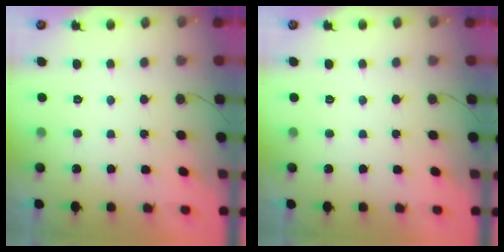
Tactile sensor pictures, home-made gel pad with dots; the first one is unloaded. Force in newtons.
{"total": 0.0}